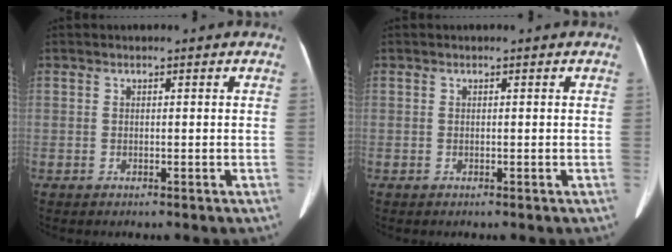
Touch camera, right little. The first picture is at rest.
{"total": 0.0}